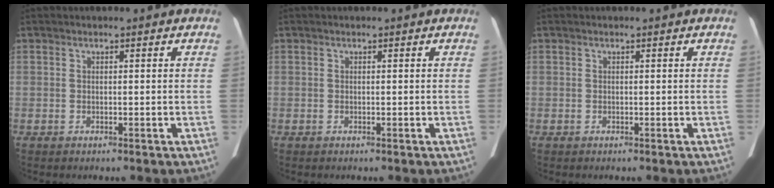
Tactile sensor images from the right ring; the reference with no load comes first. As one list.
[{"total": 0.0}, {"total": 0.0}]